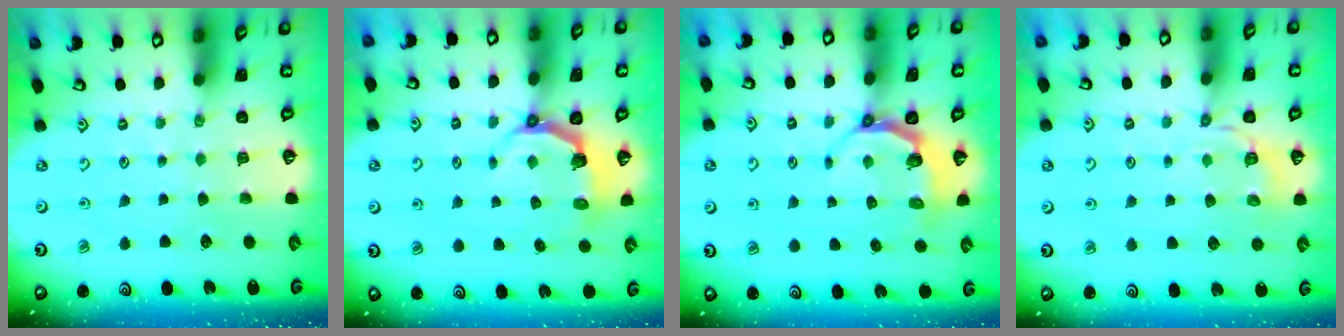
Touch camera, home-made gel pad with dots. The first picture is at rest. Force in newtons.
{"total": 4.4, "press": 2.8, "slide": 3.4}
{"total": 5.2, "press": 4.3, "slide": 2.9}
{"total": 6.6, "press": 6.5, "slide": 0.5}